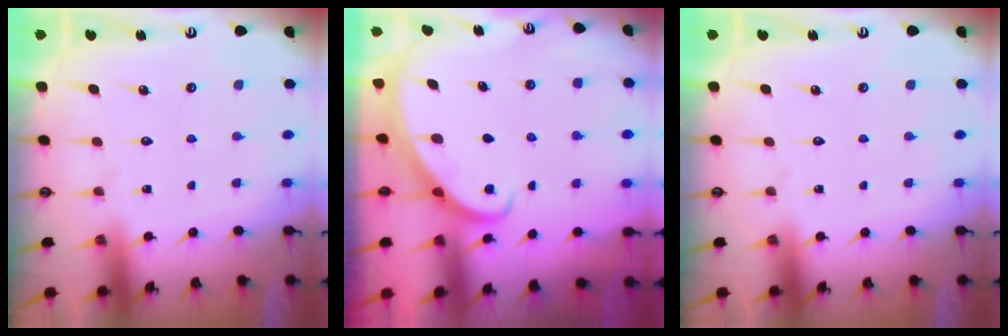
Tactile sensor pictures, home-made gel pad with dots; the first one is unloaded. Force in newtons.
{"total": 2.8, "press": 2.8, "slide": 0.2}
{"total": 0.0}